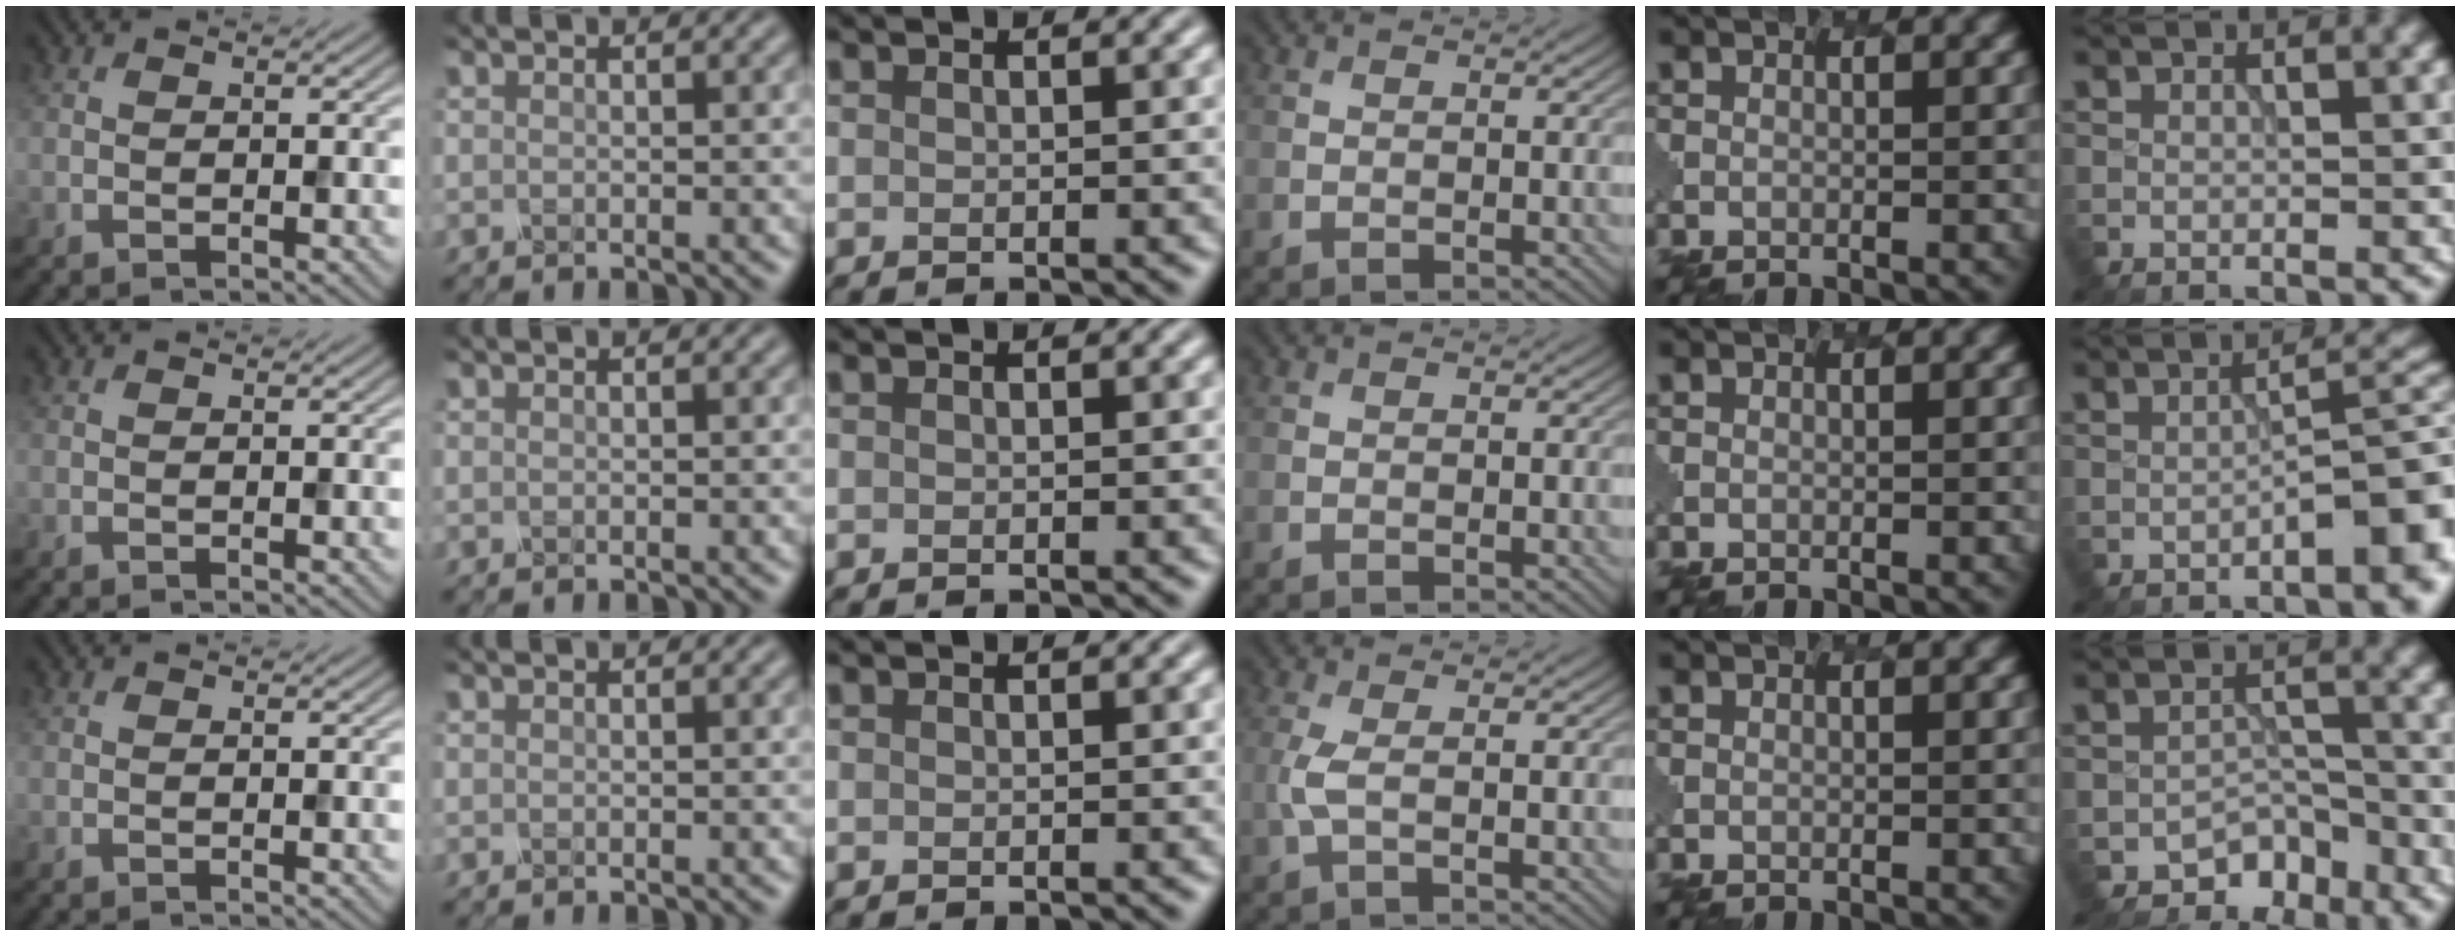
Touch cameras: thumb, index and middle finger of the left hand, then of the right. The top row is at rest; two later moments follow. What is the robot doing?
{"motion": "dispense", "object": "dispenser bottle"}